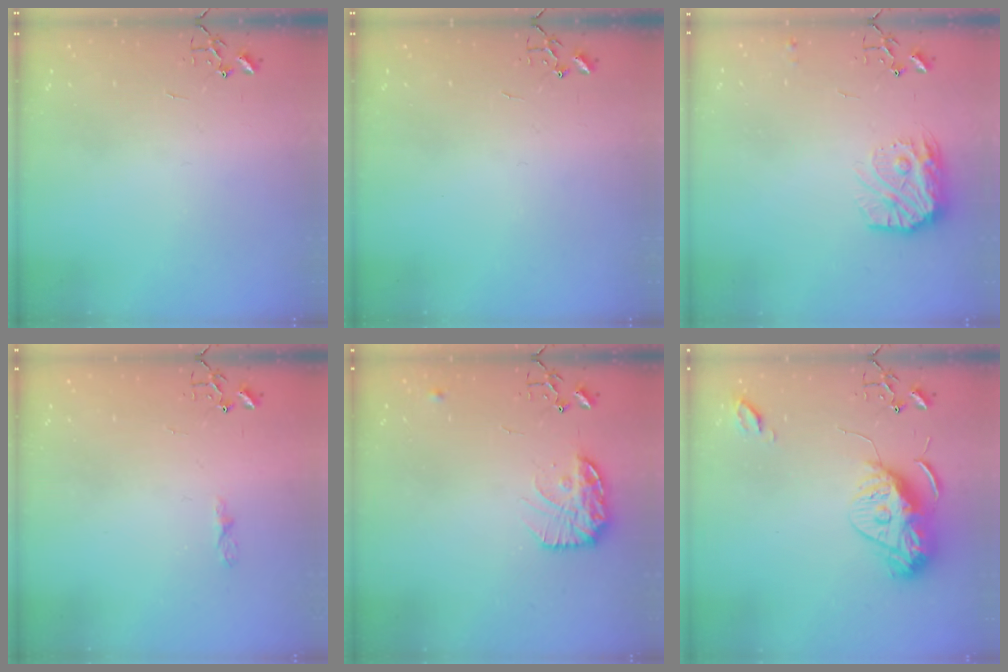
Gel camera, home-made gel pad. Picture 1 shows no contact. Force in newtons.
{"total": 0.0}
{"total": 13.2, "press": 13.2, "slide": 0.9}
{"total": 3.9, "press": 3.8, "slide": 0.5}
{"total": 14.3, "press": 14.3, "slide": 0.8}
{"total": 11.7, "press": 11.6, "slide": 1.0}